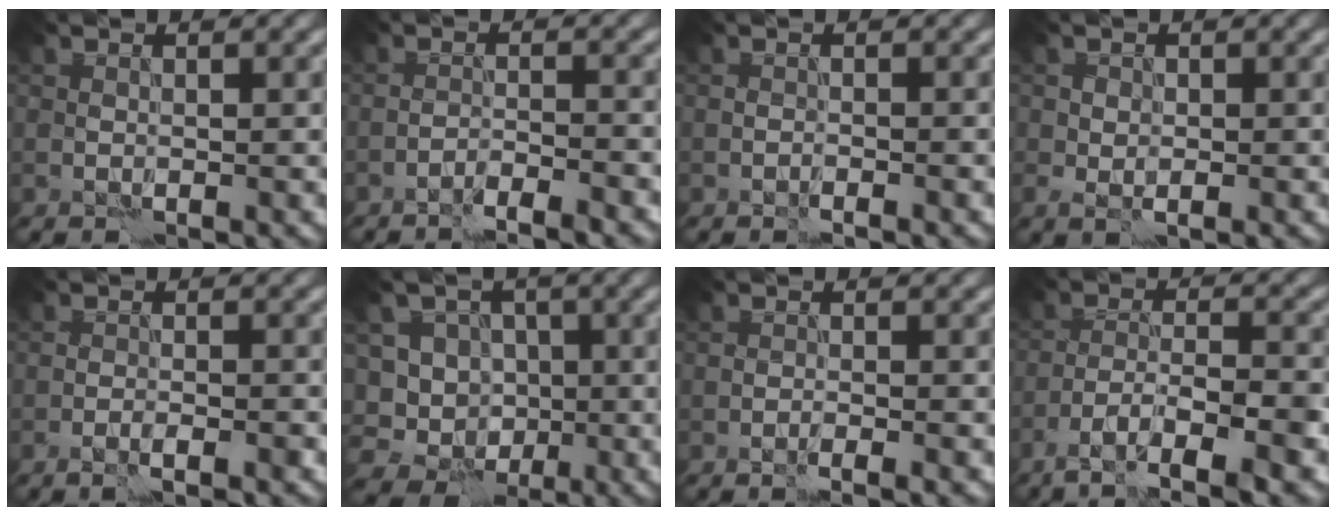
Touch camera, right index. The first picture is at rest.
{"total": 2.9, "force": [-2.7, -0.4, 1.1], "torque": [-0.017, 0.009, -0.049]}
{"total": 0.8, "force": [-0.8, -0.2, 0.1], "torque": [-0.003, 0.004, -0.017]}
{"total": 1.4, "force": [-0.1, 1.0, 0.9], "torque": [-0.012, 0.000, -0.004]}
{"total": 2.2, "force": [-1.7, -0.1, 1.4], "torque": [-0.028, 0.013, -0.030]}
{"total": 9.4, "force": [-3.6, 8.2, 2.7], "torque": [-0.047, 0.008, -0.077]}
{"total": 1.3, "force": [-1.1, -0.4, 0.7], "torque": [-0.009, 0.002, -0.021]}
{"total": 6.3, "force": [-4.3, 0.8, 4.5], "torque": [-0.073, 0.007, -0.077]}